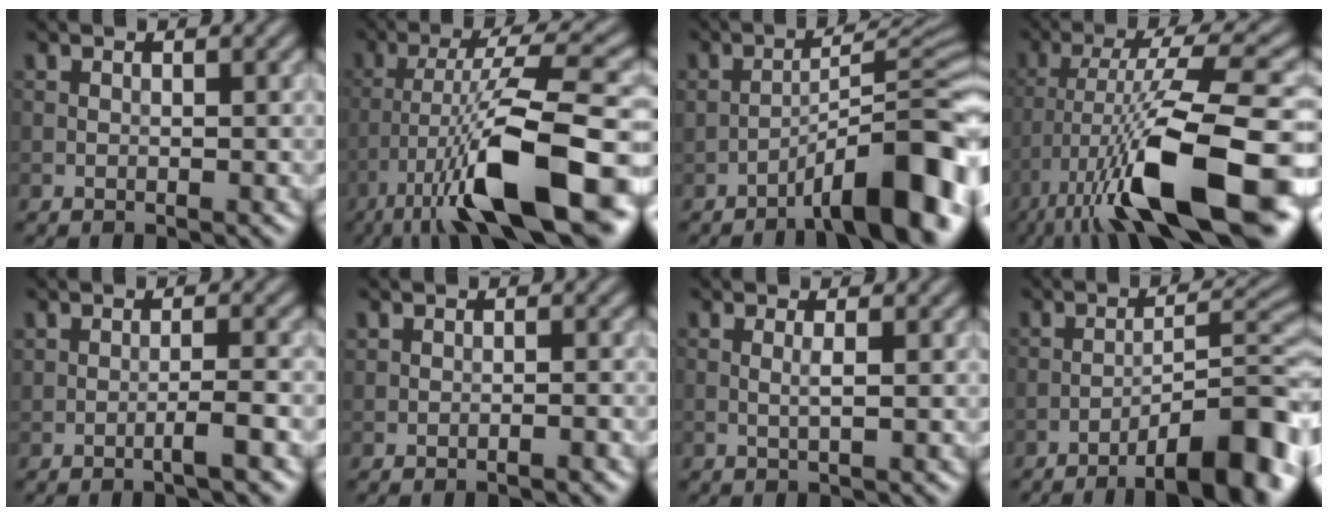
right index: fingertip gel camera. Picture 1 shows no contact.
{"total": 12.7, "force": [-5.9, 2.6, 11.0], "torque": [-0.195, 0.011, -0.095]}
{"total": 9.9, "force": [-5.8, 2.2, 7.6], "torque": [-0.102, 0.023, -0.090]}
{"total": 13.9, "force": [-6.1, 3.1, 12.1], "torque": [-0.222, 0.006, -0.098]}
{"total": 1.5, "force": [-0.8, -0.1, 1.2], "torque": [-0.021, 0.003, -0.018]}
{"total": 0.6, "force": [-0.4, 0.1, 0.5], "torque": [-0.006, -0.002, -0.005]}
{"total": 1.0, "force": [0.2, 0.1, 1.0], "torque": [-0.017, 0.003, -0.001]}
{"total": 10.4, "force": [-6.4, 2.2, 7.9], "torque": [-0.107, 0.019, -0.096]}